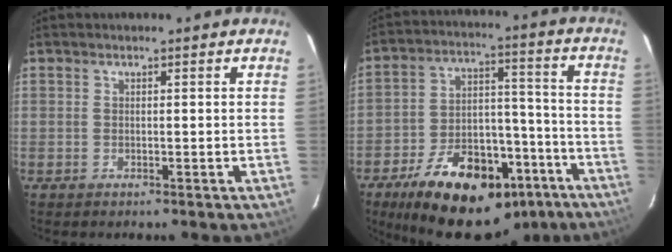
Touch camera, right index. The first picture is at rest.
{"total": 25.1, "force": [-16.7, 12.6, 13.8], "torque": [-0.246, 0.030, -0.229]}